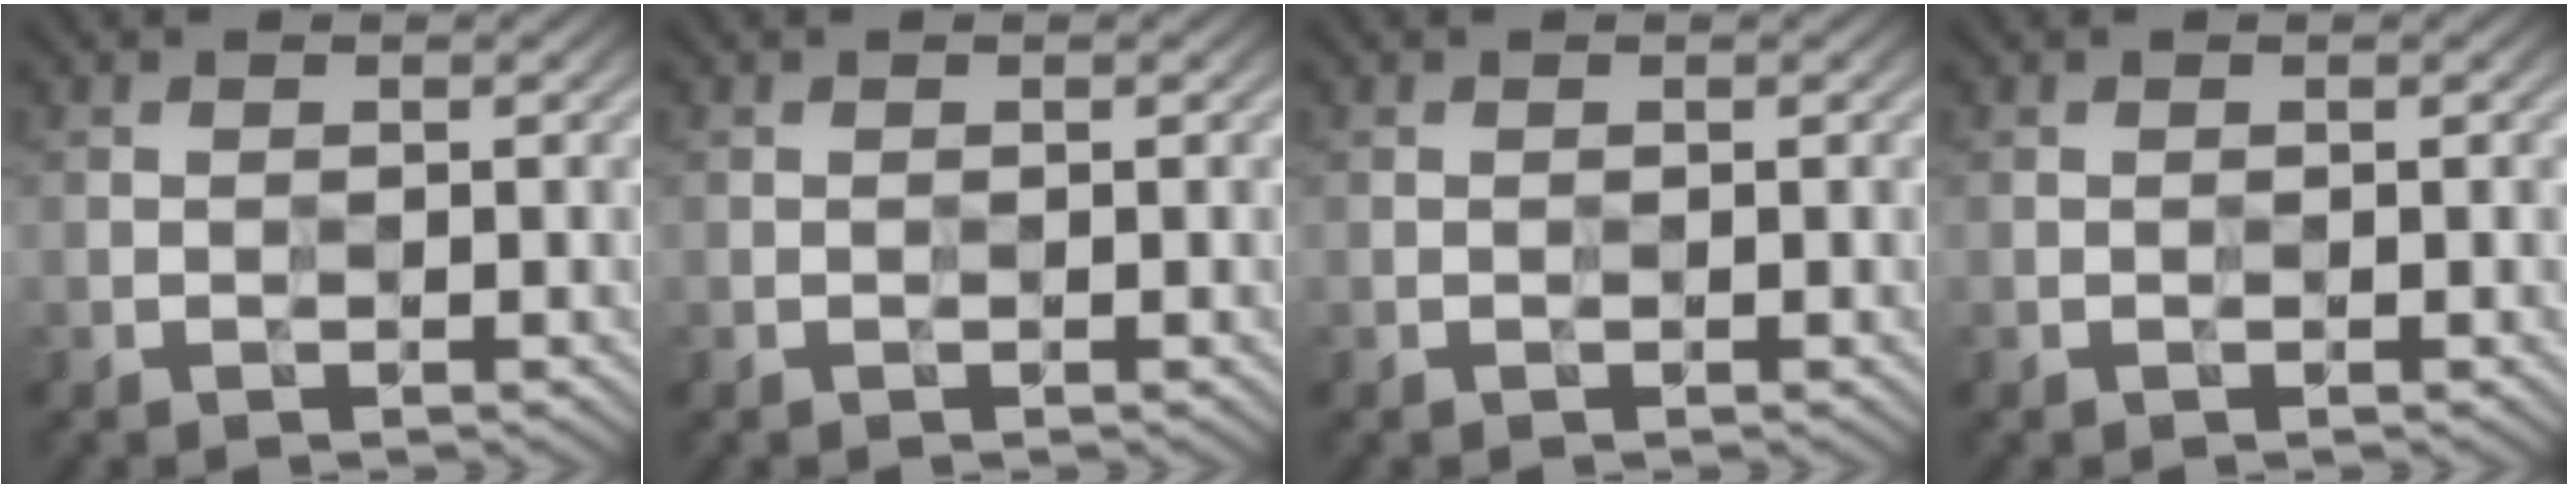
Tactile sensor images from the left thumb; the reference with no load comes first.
{"total": 0.0}
{"total": 0.0}
{"total": 0.0}